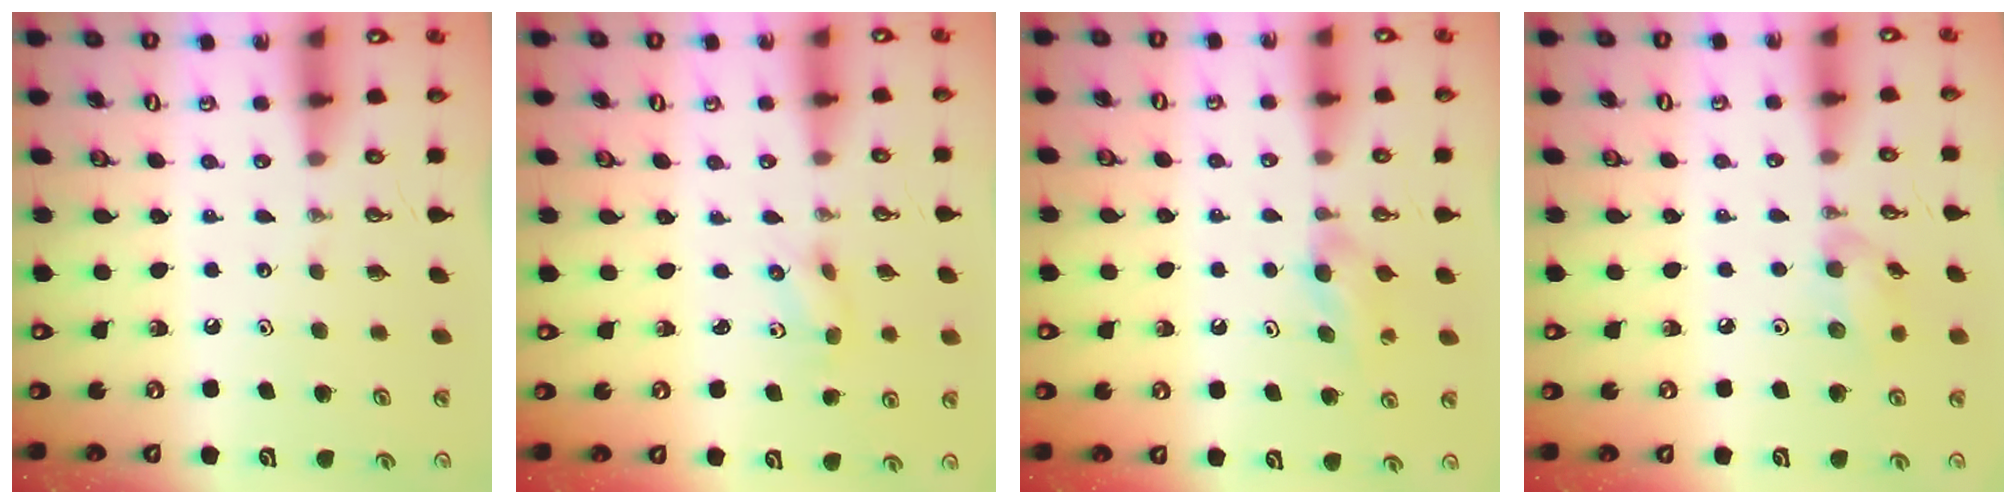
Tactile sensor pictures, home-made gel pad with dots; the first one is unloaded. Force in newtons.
{"total": 2.3, "press": 2.0, "slide": 1.1}
{"total": 4.6, "press": 4.6, "slide": 0.8}
{"total": 6.7, "press": 6.6, "slide": 0.8}